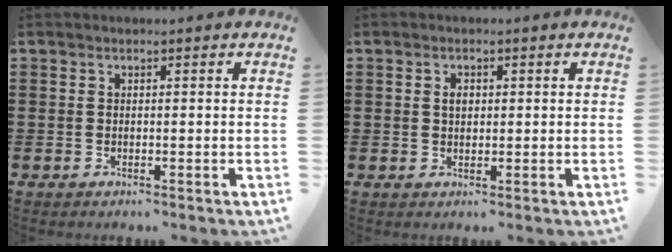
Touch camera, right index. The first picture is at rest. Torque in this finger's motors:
{"motor_torque": [0.46, 0.47, 0.06, 0.05]}